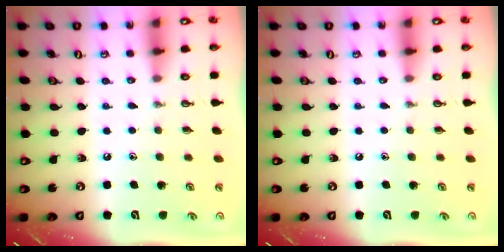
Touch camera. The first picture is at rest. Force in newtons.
{"total": 0.0}